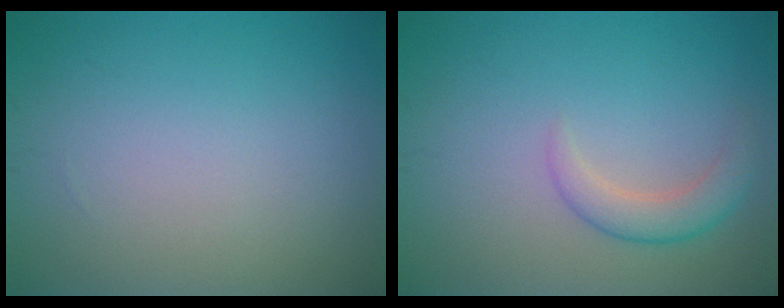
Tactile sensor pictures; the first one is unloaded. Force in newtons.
{"total": 2.6, "press": 2.6, "slide": 0.1}